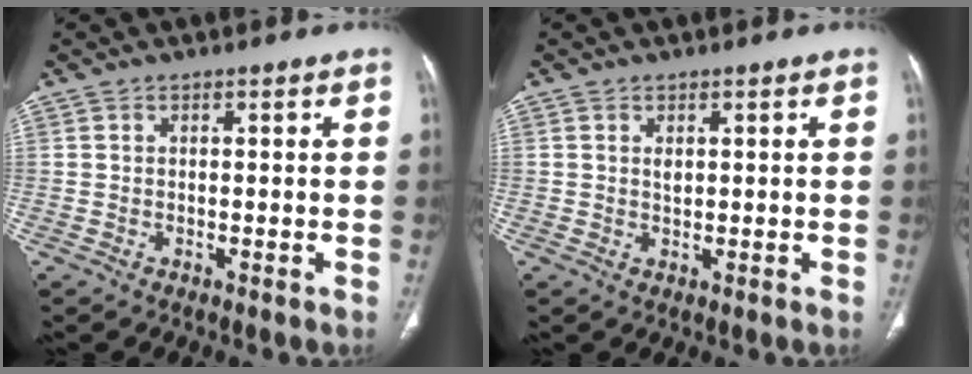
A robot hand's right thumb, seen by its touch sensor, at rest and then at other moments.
{"total": 1.5, "force": [0.6, 0.9, 1.0], "torque": [-0.012, -0.004, 0.015]}